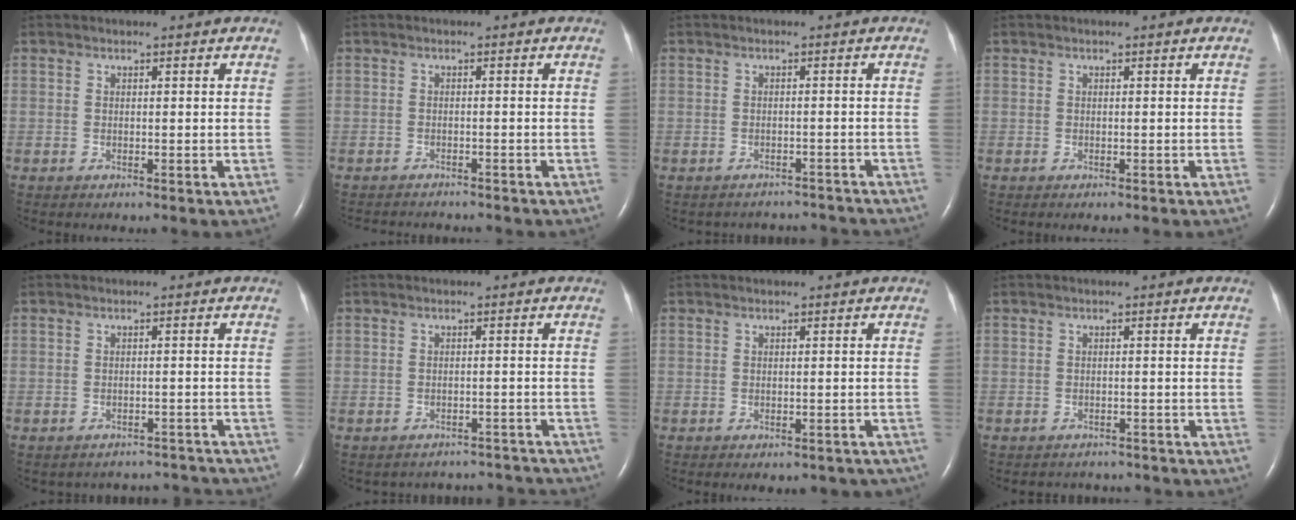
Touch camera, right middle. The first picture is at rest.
{"total": 5.5, "force": [-5.3, 0.9, 1.2], "torque": [-0.011, -0.008, -0.071]}
{"total": 5.5, "force": [-5.2, 1.6, -0.6], "torque": [0.006, 0.015, -0.056]}
{"total": 0.0}
{"total": 7.0, "force": [-6.6, 2.4, -0.4], "torque": [0.006, 0.026, -0.062]}
{"total": 7.7, "force": [-7.3, 2.4, -0.5], "torque": [0.007, 0.029, -0.071]}
{"total": 6.1, "force": [-5.2, 2.5, 1.8], "torque": [-0.012, 0.007, -0.049]}
{"total": 3.7, "force": [-3.4, 1.4, -0.2], "torque": [-0.001, 0.002, -0.042]}